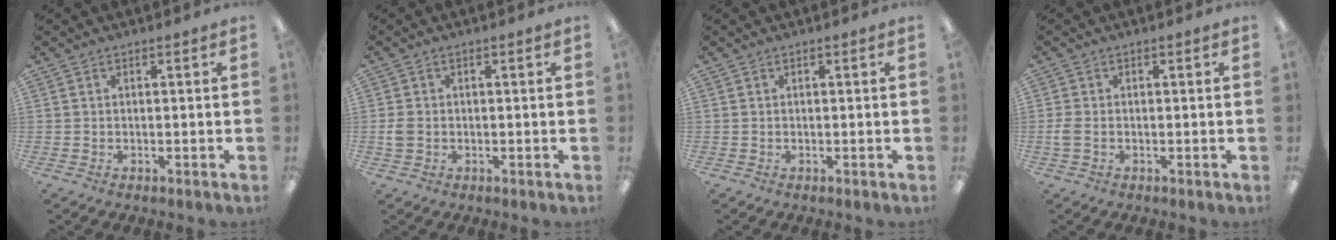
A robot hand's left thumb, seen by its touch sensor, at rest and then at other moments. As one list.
[{"total": 2.5, "force": [-0.3, 2.0, 1.5], "torque": [-0.025, 0.005, -0.005]}, {"total": 0.0}, {"total": 2.3, "force": [-0.5, 1.3, 1.8], "torque": [-0.038, 0.002, -0.009]}]